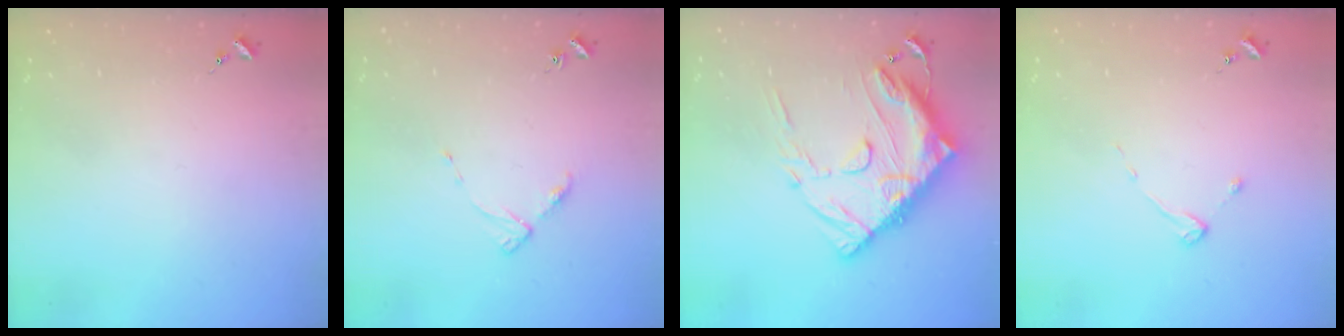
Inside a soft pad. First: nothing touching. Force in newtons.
{"total": 4.5, "press": 4.4, "slide": 0.6}
{"total": 21.5, "press": 21.4, "slide": 2.1}
{"total": 2.6, "press": 2.5, "slide": 0.4}